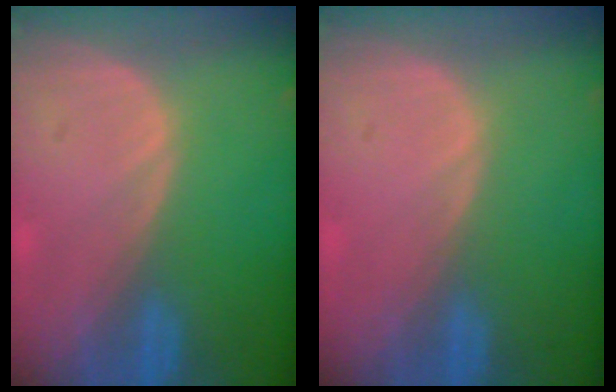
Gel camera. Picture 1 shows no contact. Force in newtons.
{"total": 0.0}